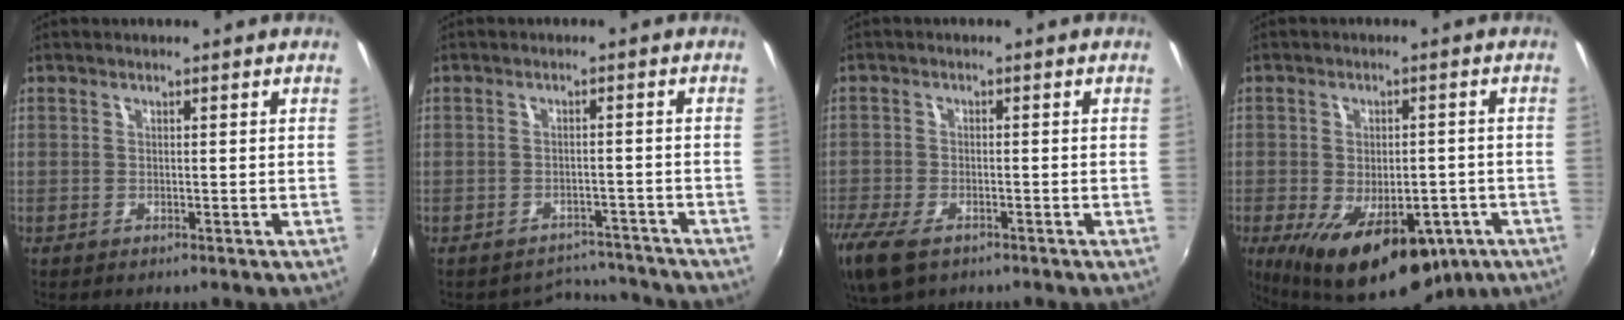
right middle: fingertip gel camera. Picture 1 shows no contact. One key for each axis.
{"total": 3.7, "fx": -3.3, "fy": 1.3, "fz": -0.8, "tx": 0.009, "ty": 0.015, "tz": -0.050}
{"total": 10.3, "fx": -6.6, "fy": 5.0, "fz": 6.2, "tx": -0.160, "ty": -0.041, "tz": -0.125}
{"total": 17.7, "fx": -8.6, "fy": 9.3, "fz": 12.4, "tx": -0.218, "ty": -0.037, "tz": -0.109}